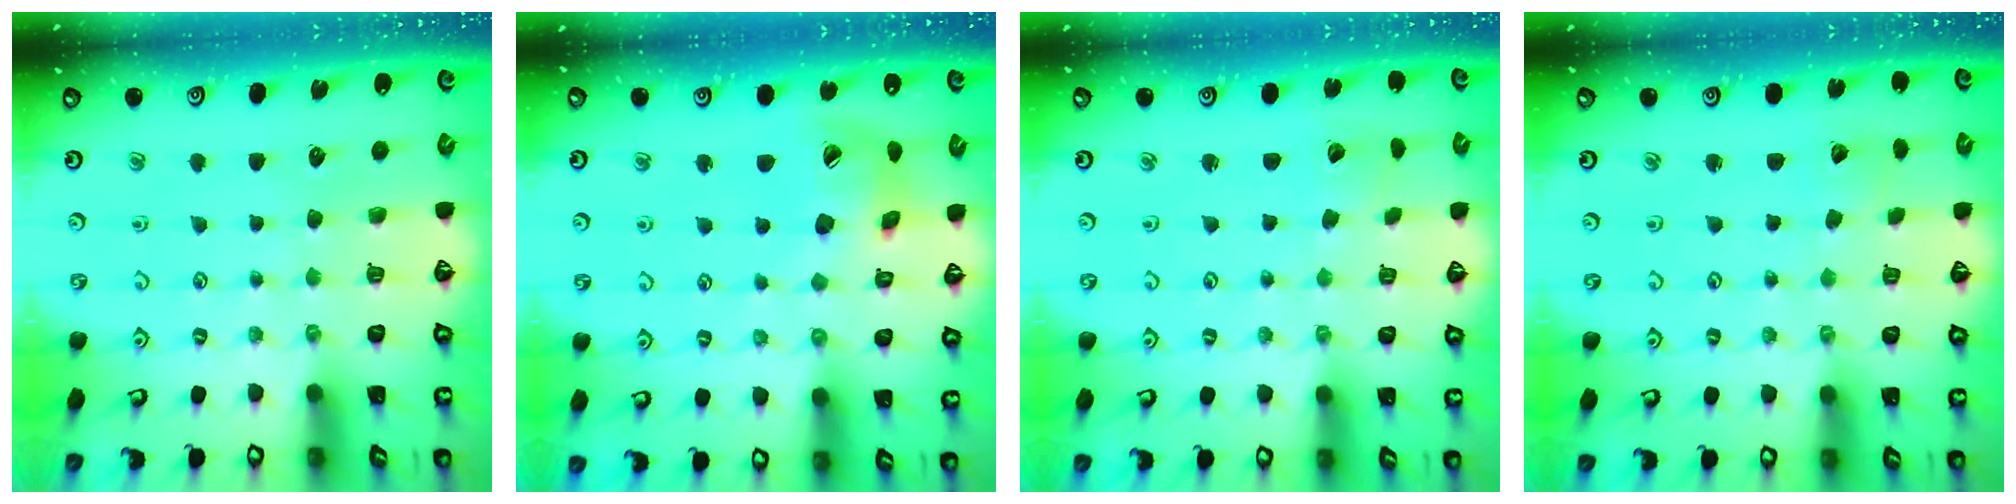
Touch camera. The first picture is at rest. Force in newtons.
{"total": 13.4, "press": 13.3, "slide": 1.8}
{"total": 2.2, "press": 2.2, "slide": 0.2}
{"total": 2.3, "press": 2.3, "slide": 0.1}